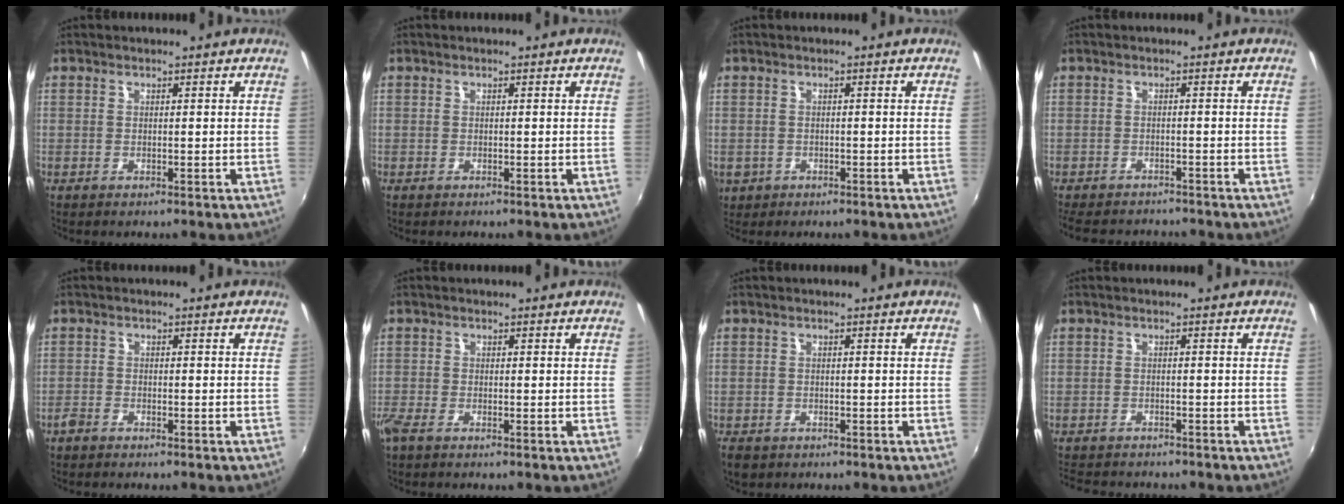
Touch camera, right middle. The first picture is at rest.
{"total": 0.0}
{"total": 4.3, "force": [-1.3, 3.8, 1.7], "torque": [-0.046, -0.005, -0.014]}
{"total": 8.5, "force": [-7.6, 2.6, 2.7], "torque": [-0.071, -0.016, -0.113]}
{"total": 1.7, "force": [-1.5, 0.6, 0.6], "torque": [-0.020, -0.002, -0.032]}
{"total": 2.3, "force": [-1.7, 0.5, 1.5], "torque": [-0.039, -0.009, -0.036]}
{"total": 3.2, "force": [-2.1, 2.0, 1.3], "torque": [-0.035, -0.011, -0.034]}
{"total": 7.1, "force": [-6.5, 2.0, 2.2], "torque": [-0.059, -0.015, -0.099]}